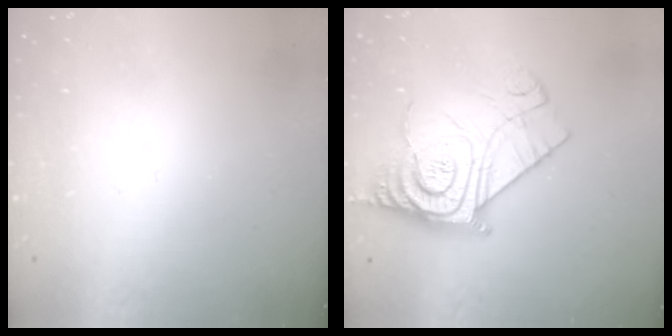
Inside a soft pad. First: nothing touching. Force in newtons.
{"total": 16.1, "press": 16.1, "slide": 1.1}